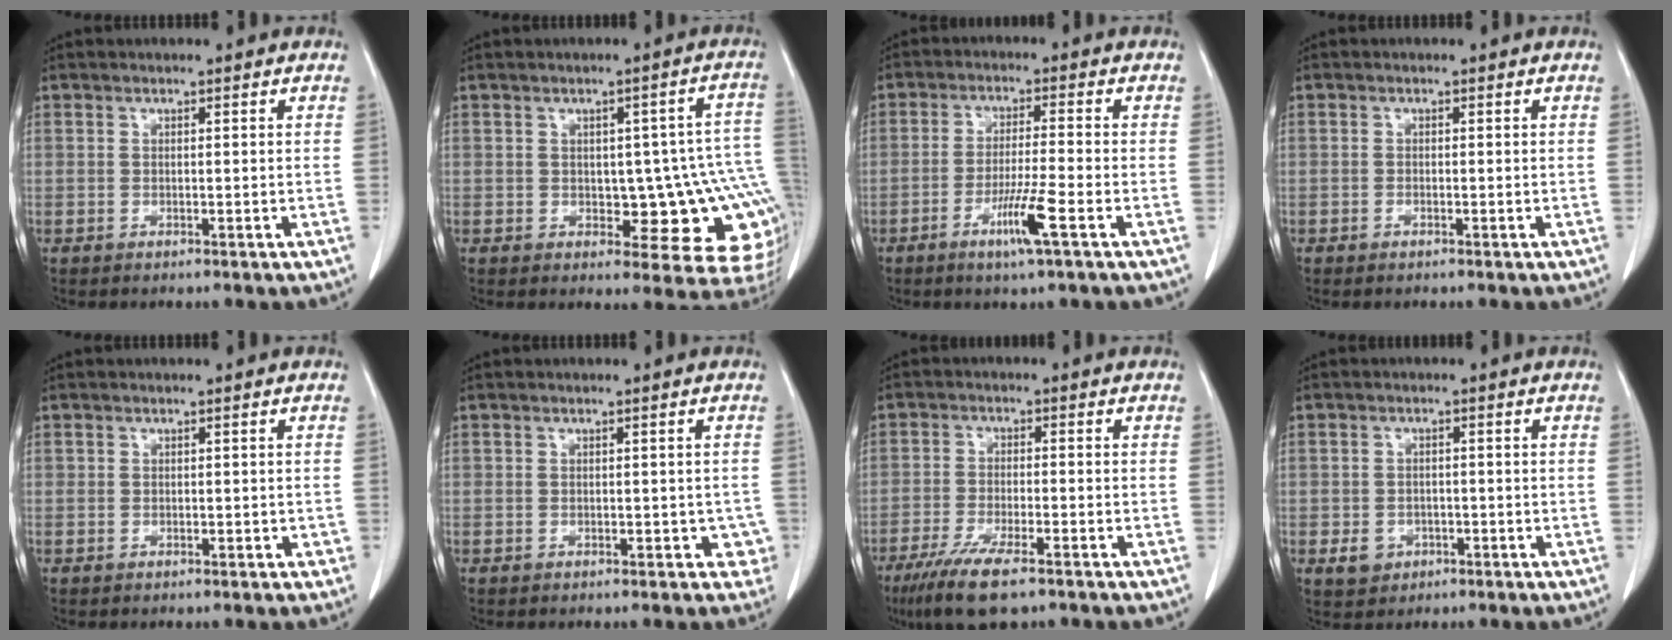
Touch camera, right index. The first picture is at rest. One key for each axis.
{"total": 14.5, "fx": -1.7, "fy": 6.0, "fz": 13.1, "tx": -0.097, "ty": 0.028, "tz": -0.008}
{"total": 6.6, "fx": -3.2, "fy": -0.5, "fz": 5.8, "tx": -0.106, "ty": -0.012, "tz": -0.059}
{"total": 0.6, "fx": -0.5, "fy": 0.1, "fz": 0.3, "tx": -0.009, "ty": 0.000, "tz": -0.005}
{"total": 0.9, "fx": -0.2, "fy": 0.8, "fz": 0.3, "tx": -0.005, "ty": 0.011, "tz": 0.000}
{"total": 2.8, "fx": -0.7, "fy": 2.2, "fz": 1.6, "tx": -0.003, "ty": 0.015, "tz": -0.004}
{"total": 9.4, "fx": -6.4, "fy": 1.6, "fz": 6.7, "tx": -0.121, "ty": -0.022, "tz": -0.104}
{"total": 3.5, "fx": -1.3, "fy": 3.1, "fz": 1.0, "tx": -0.012, "ty": 0.007, "tz": -0.008}